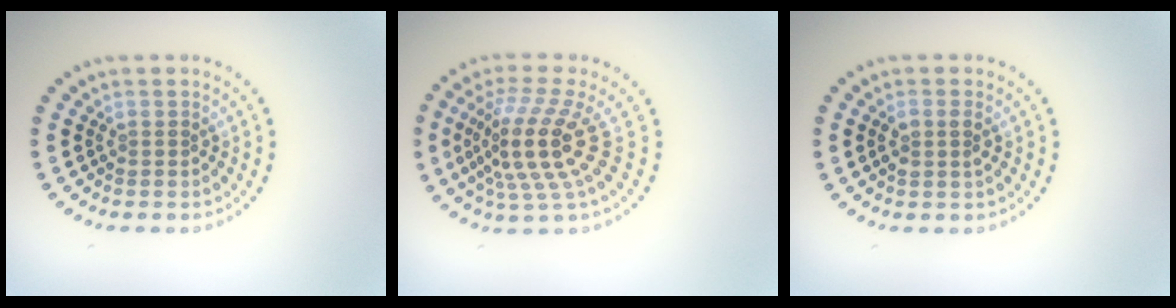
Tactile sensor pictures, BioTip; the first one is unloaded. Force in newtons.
{"total": 5.5, "press": 4.0, "slide": 3.8}
{"total": 1.4, "press": 1.3, "slide": 0.5}